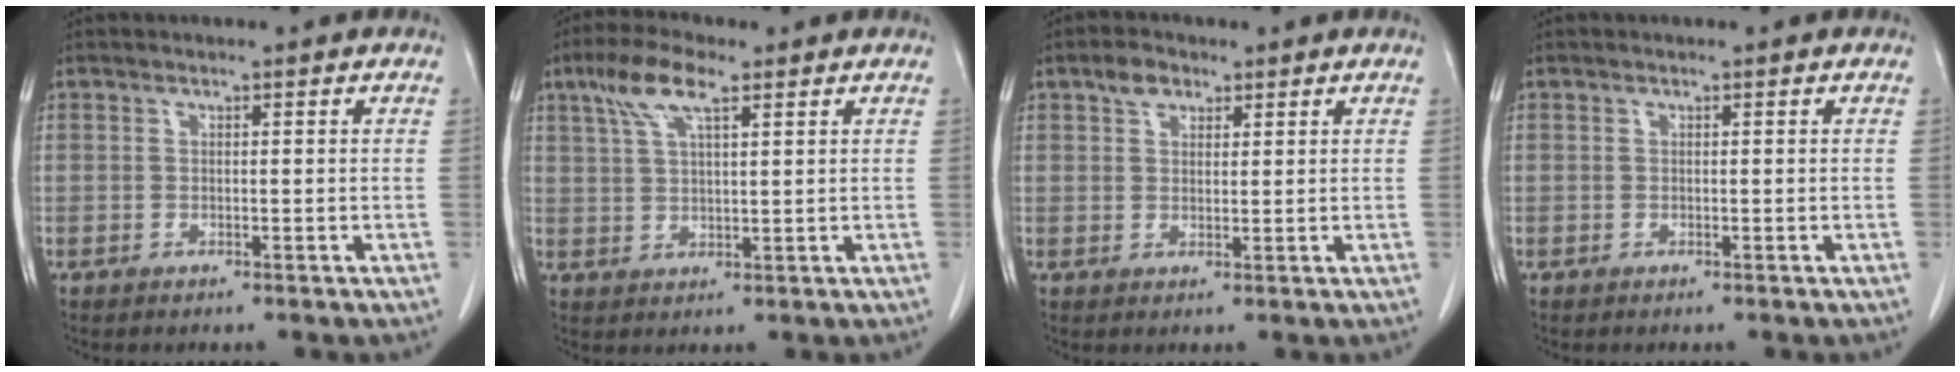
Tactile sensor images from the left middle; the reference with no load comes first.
{"total": 7.1, "force": [4.1, 1.8, 5.5], "torque": [-0.120, 0.017, 0.079]}
{"total": 3.1, "force": [1.9, 1.9, 1.4], "torque": [-0.030, 0.007, 0.035]}
{"total": 0.0}